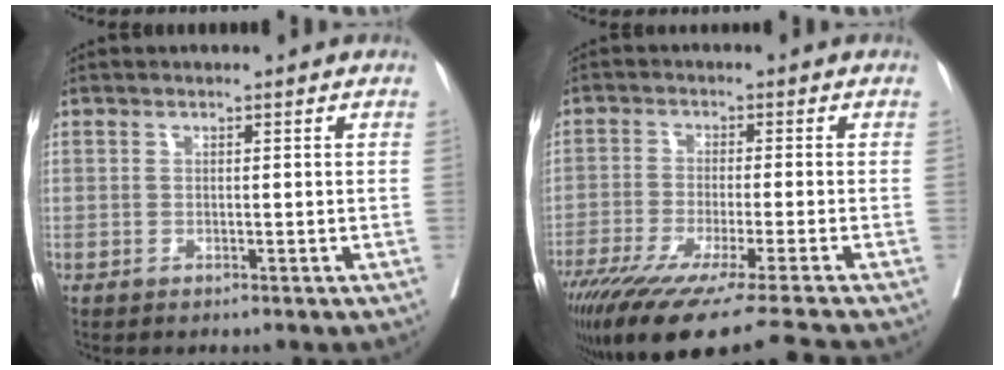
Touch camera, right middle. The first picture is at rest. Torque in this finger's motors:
{"motor_torque": [1.12, -1.01, 0.39, 0.15]}